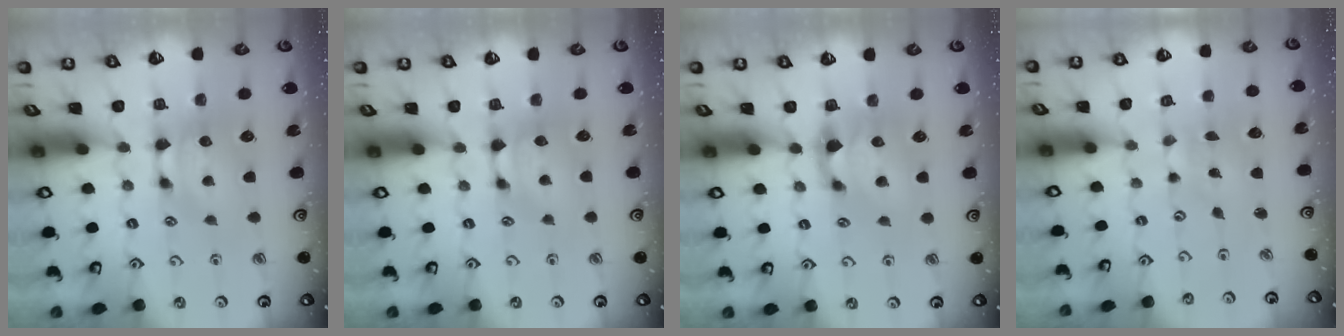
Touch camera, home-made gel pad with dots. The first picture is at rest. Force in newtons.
{"total": 1.1, "press": 0.4, "slide": 1.1}
{"total": 0.9, "press": 0.5, "slide": 0.8}
{"total": 6.0, "press": 6.0, "slide": 0.6}